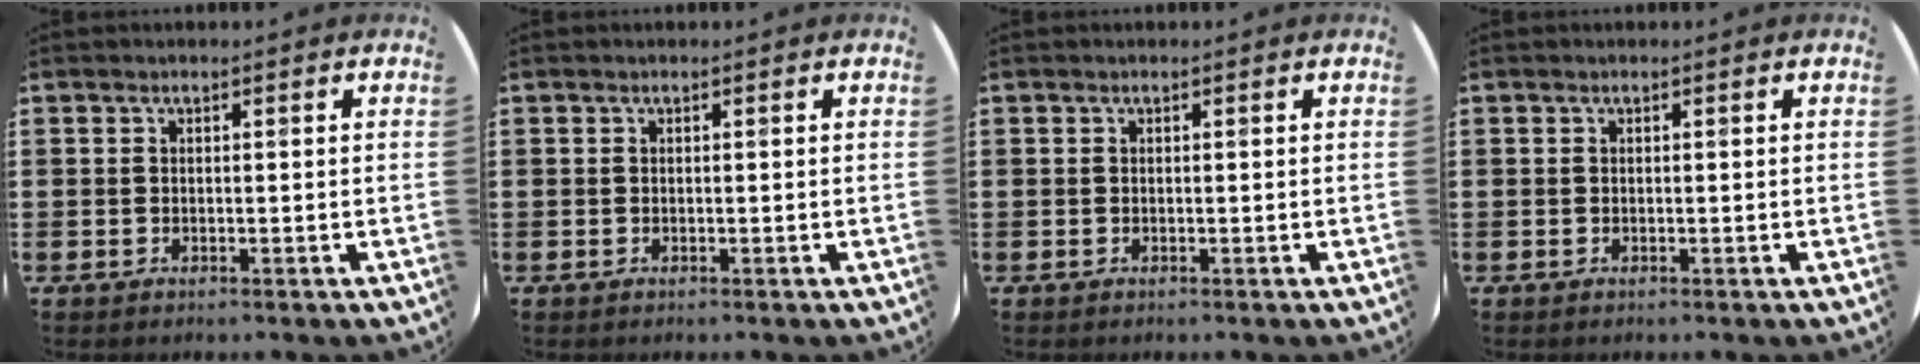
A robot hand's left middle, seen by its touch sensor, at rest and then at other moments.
{"total": 0.0}
{"total": 0.0}
{"total": 0.0}